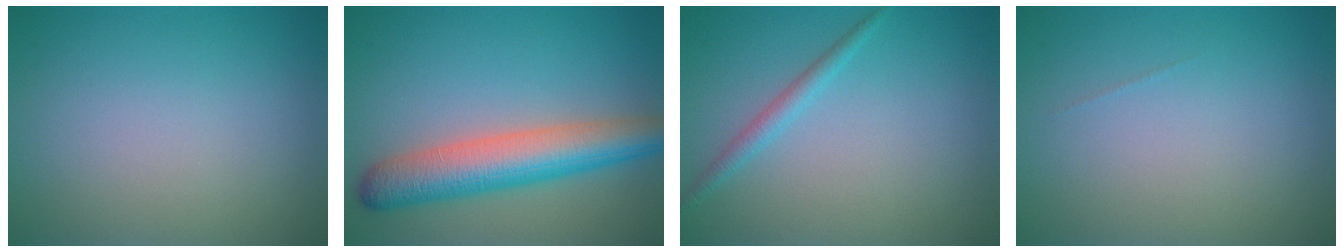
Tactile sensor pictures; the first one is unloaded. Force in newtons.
{"total": 7.0, "press": 7.0, "slide": 0.2}
{"total": 1.6, "press": 1.6, "slide": 0.1}
{"total": 0.0}